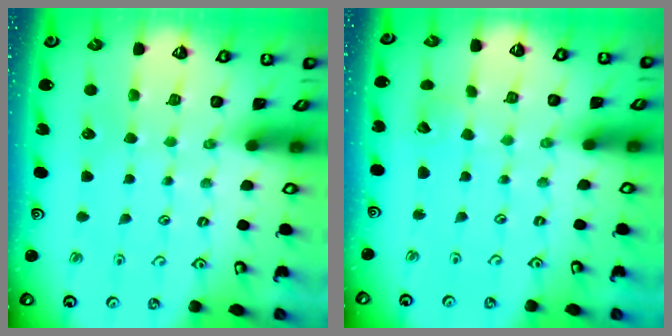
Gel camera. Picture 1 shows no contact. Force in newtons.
{"total": 2.8, "press": 2.8, "slide": 0.2}